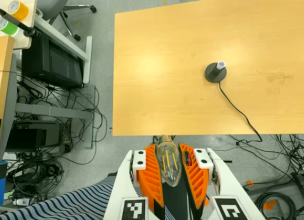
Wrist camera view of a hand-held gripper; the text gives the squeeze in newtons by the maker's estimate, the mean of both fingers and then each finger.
{"total": 21.8, "left": 24.4, "right": 19.2}